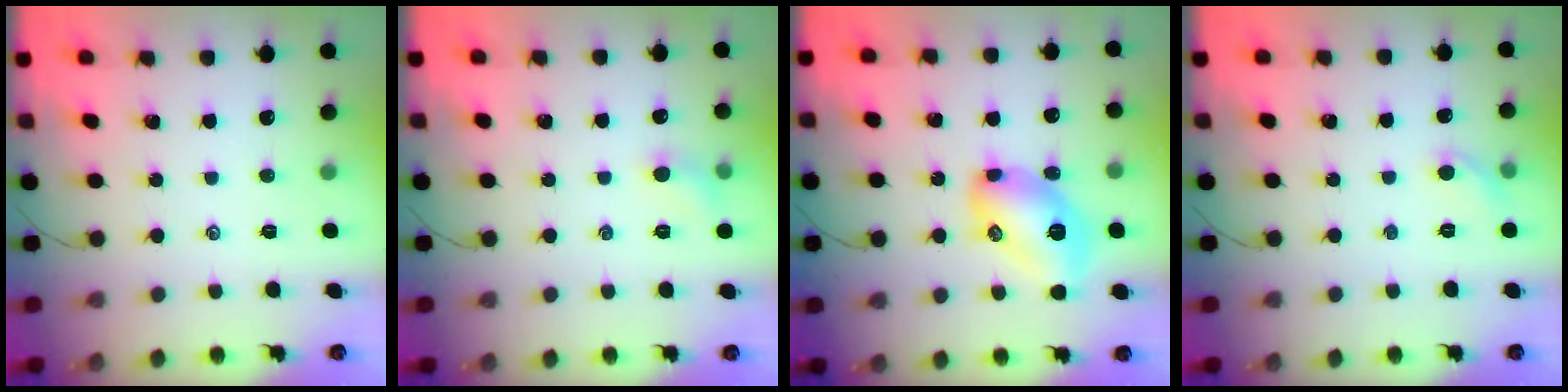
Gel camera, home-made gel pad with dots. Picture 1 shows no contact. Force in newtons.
{"total": 6.2, "press": 5.9, "slide": 1.7}
{"total": 13.2, "press": 13.1, "slide": 0.7}
{"total": 4.5, "press": 4.3, "slide": 1.6}